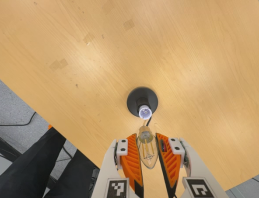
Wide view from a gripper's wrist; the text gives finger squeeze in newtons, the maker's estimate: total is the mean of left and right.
{"total": 15.3, "left": 16.8, "right": 13.9}